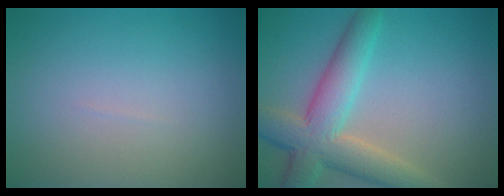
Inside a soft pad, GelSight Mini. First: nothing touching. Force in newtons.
{"total": 7.1, "press": 7.1, "slide": 0.4}